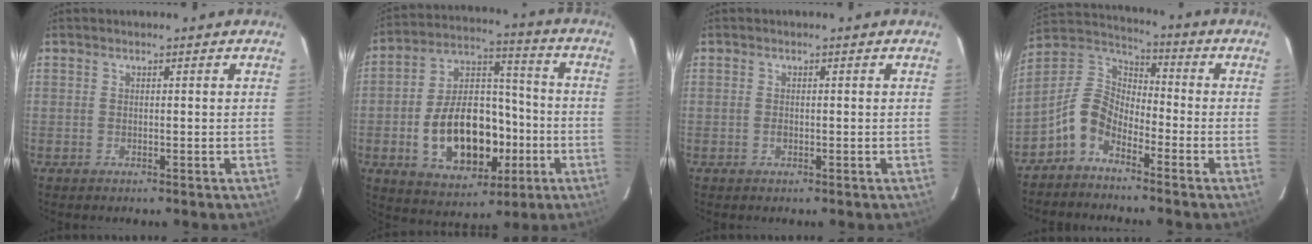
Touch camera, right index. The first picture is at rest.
{"total": 18.6, "force": [-5.0, 11.4, 13.9], "torque": [-0.263, 0.028, -0.060]}
{"total": 0.9, "force": [-0.2, 0.6, 0.6], "torque": [-0.010, 0.001, -0.004]}
{"total": 8.9, "force": [-5.3, 5.2, 5.0], "torque": [-0.108, 0.025, -0.119]}